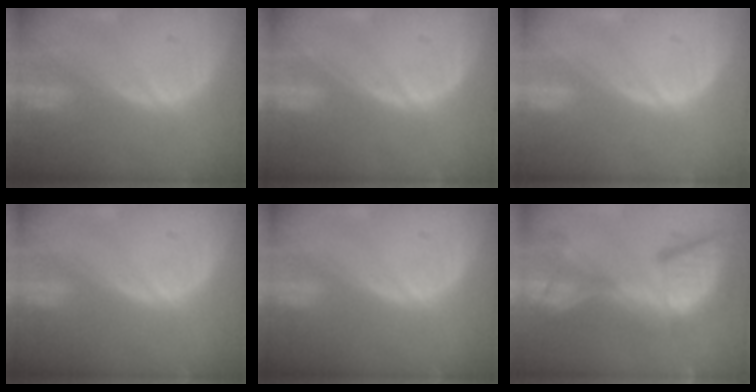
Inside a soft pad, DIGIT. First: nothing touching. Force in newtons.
{"total": 0.0}
{"total": 0.0}
{"total": 0.0}
{"total": 0.0}
{"total": 13.7, "press": 11.2, "slide": 8.0}